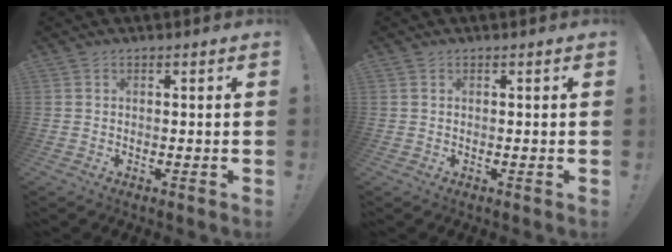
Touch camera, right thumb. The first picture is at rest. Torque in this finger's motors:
{"motor_torque": [-0.03, -0.12, -0.06, 0.14, 0.03]}